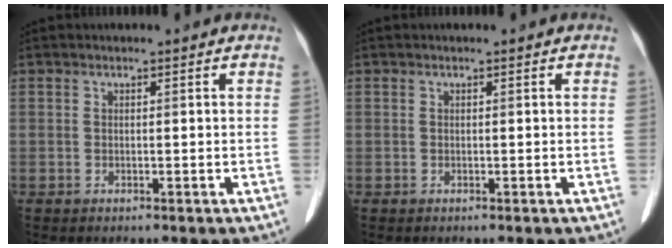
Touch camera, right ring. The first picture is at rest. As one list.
[{"total": 0.0}]